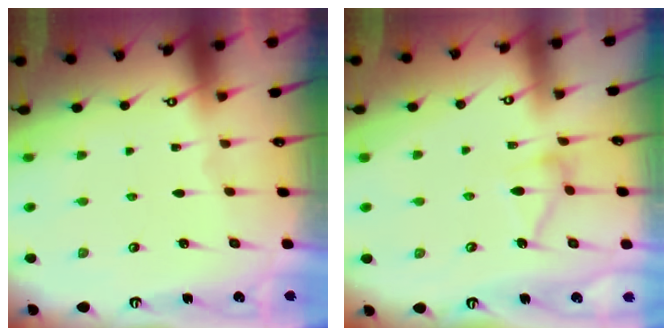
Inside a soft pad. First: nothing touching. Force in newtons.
{"total": 11.7, "press": 11.7, "slide": 0.3}